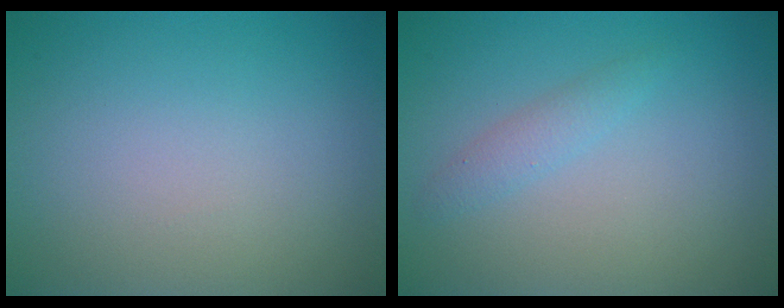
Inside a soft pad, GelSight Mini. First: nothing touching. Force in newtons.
{"total": 1.4, "press": 1.4, "slide": 0.0}